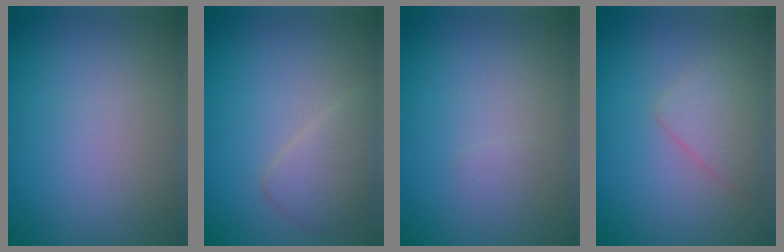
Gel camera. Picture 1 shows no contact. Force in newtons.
{"total": 2.4, "press": 2.4, "slide": 0.1}
{"total": 0.6, "press": 0.6, "slide": 0.1}
{"total": 2.2, "press": 2.2, "slide": 0.0}